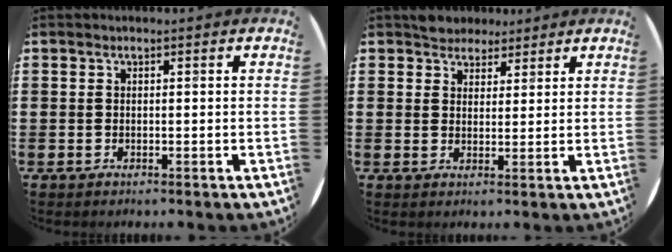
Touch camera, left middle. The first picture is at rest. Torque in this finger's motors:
{"motor_torque": [0.53, -0.52, 0.04, 0.03]}